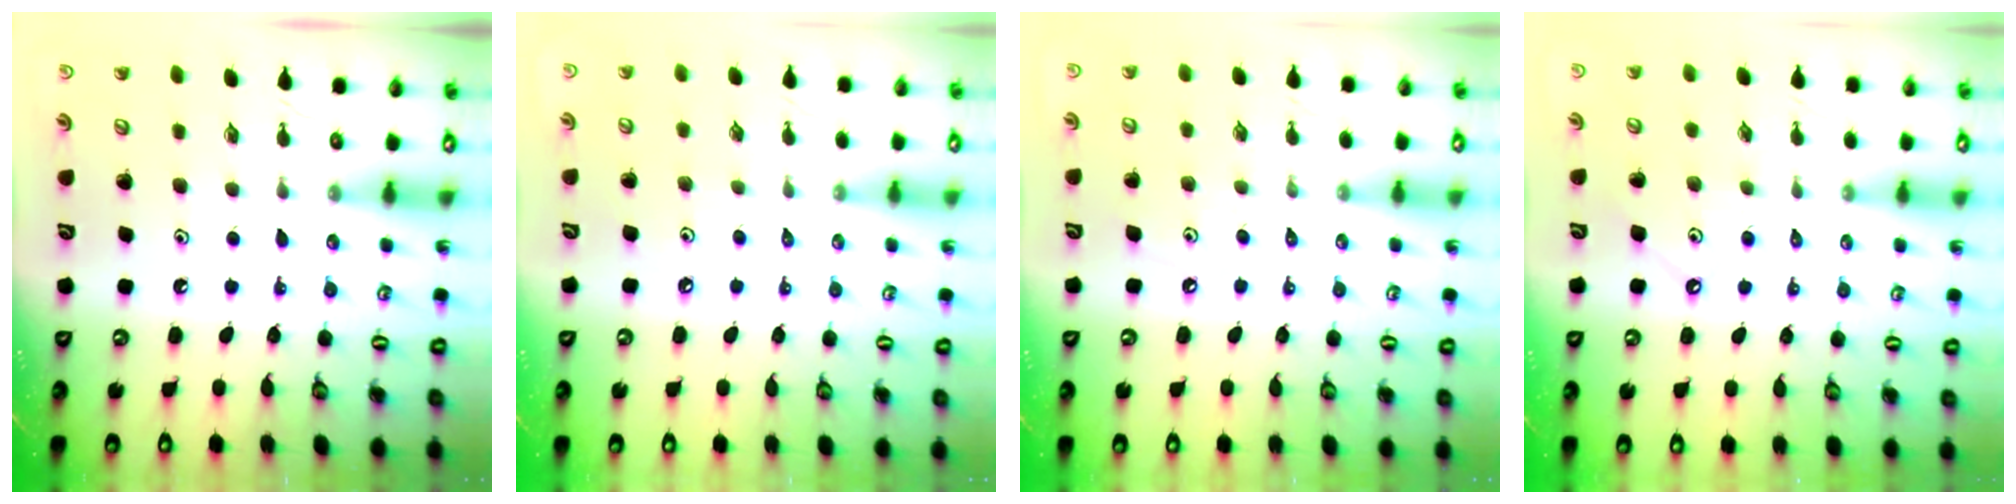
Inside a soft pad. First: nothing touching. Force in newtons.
{"total": 2.0, "press": 1.9, "slide": 0.4}
{"total": 4.4, "press": 4.4, "slide": 0.5}
{"total": 2.1, "press": 2.1, "slide": 0.4}